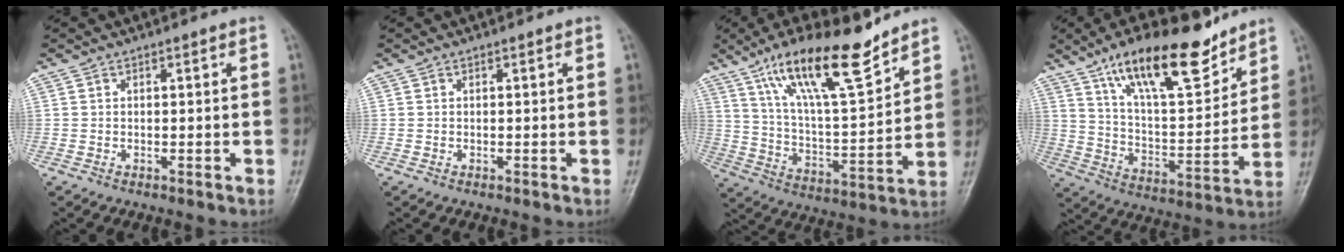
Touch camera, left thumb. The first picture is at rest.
{"total": 0.0}
{"total": 18.6, "force": [12.9, 4.4, 12.6], "torque": [-0.193, -0.063, 0.232]}
{"total": 19.4, "force": [13.4, 6.4, 12.4], "torque": [-0.166, -0.068, 0.233]}